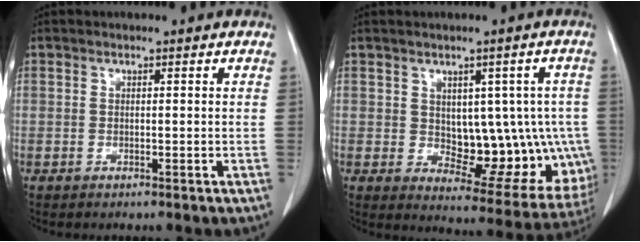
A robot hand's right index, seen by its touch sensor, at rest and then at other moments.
{"total": 13.4, "force": [-0.1, 7.6, 11.1], "torque": [-0.120, 0.013, 0.023]}